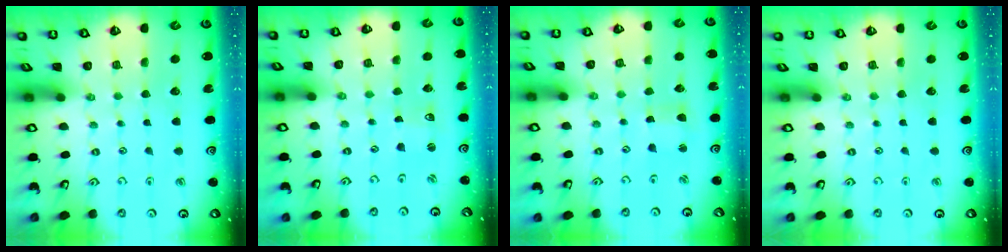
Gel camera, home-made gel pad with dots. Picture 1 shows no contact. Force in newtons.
{"total": 1.2, "press": 1.2, "slide": 0.2}
{"total": 2.3, "press": 2.3, "slide": 0.4}
{"total": 0.0}